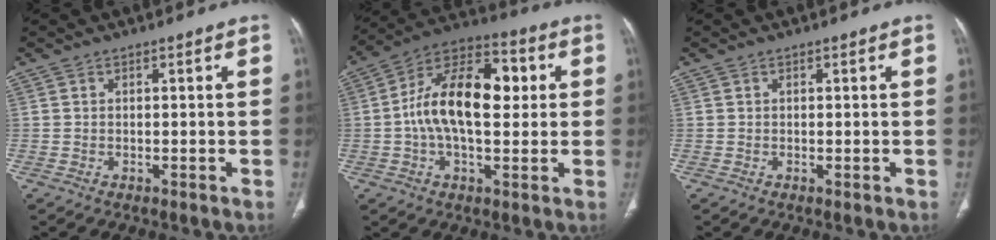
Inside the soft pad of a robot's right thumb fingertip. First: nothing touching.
{"total": 17.8, "force": [1.7, 9.6, 15.0], "torque": [-0.240, 0.032, 0.020]}
{"total": 0.0}